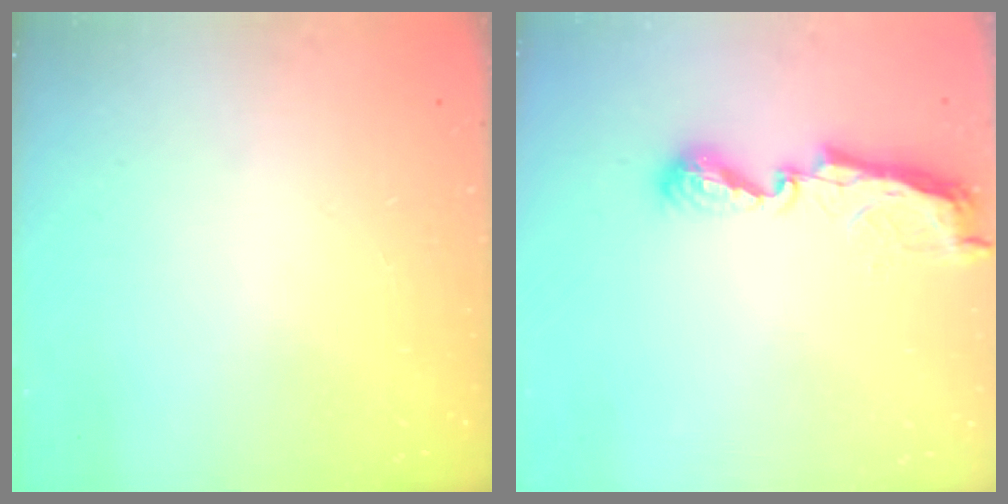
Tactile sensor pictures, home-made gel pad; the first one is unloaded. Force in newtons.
{"total": 7.7, "press": 7.6, "slide": 0.7}